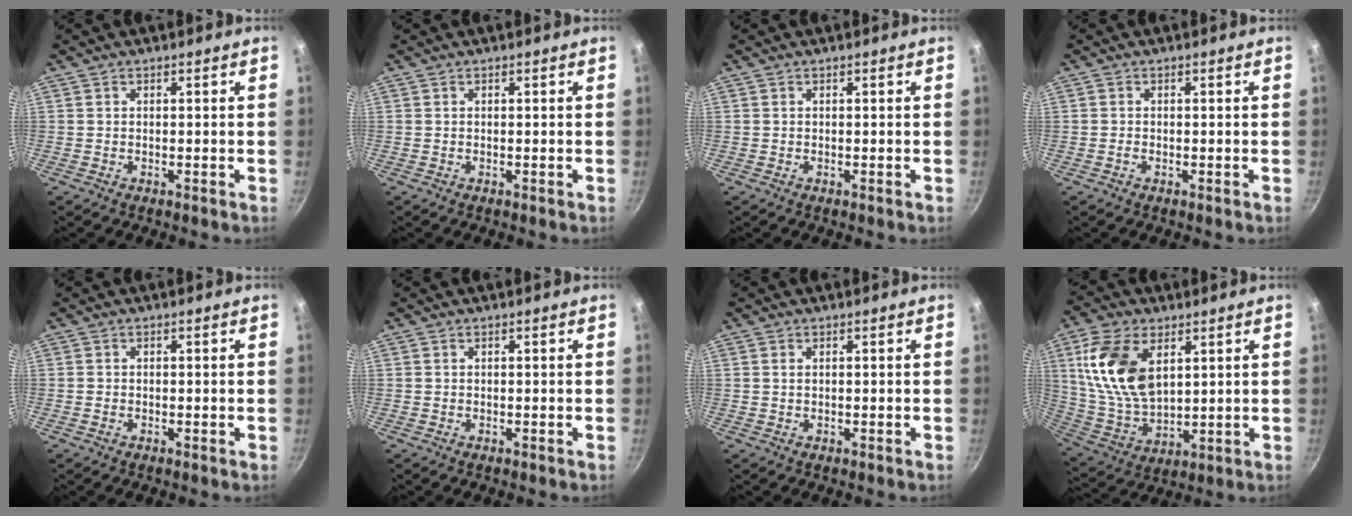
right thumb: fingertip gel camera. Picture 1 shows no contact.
{"total": 0.0}
{"total": 0.0}
{"total": 0.6, "force": [-0.3, 0.4, 0.3], "torque": [-0.006, 0.001, -0.007]}
{"total": 0.6, "force": [-0.2, 0.5, 0.2], "torque": [-0.004, 0.001, -0.006]}
{"total": 0.0}
{"total": 0.6, "force": [0.2, 0.4, 0.4], "torque": [-0.009, 0.000, 0.003]}
{"total": 16.6, "force": [5.6, 9.7, 12.3], "torque": [-0.224, -0.021, 0.121]}